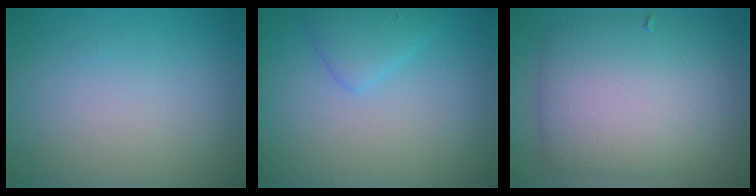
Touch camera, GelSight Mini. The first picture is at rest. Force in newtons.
{"total": 2.2, "press": 2.2, "slide": 0.1}
{"total": 7.9, "press": 7.9, "slide": 0.3}